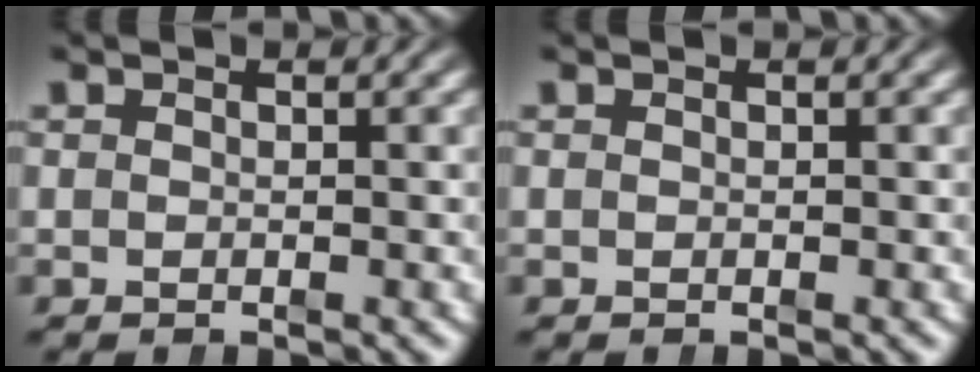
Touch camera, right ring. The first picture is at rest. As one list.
[{"total": 0.0}]